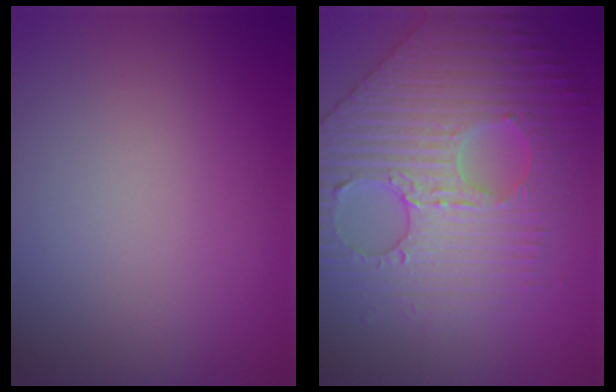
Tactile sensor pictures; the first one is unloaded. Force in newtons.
{"total": 7.3, "press": 6.1, "slide": 4.0}